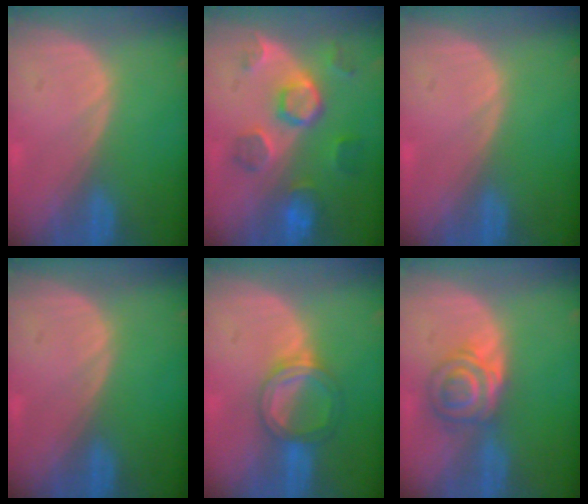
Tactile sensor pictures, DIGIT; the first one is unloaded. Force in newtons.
{"total": 8.7, "press": 7.9, "slide": 3.7}
{"total": 0.0}
{"total": 0.0}
{"total": 5.4, "press": 5.1, "slide": 1.7}
{"total": 6.0, "press": 5.5, "slide": 2.3}